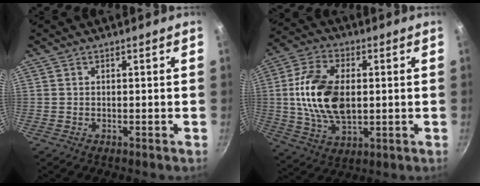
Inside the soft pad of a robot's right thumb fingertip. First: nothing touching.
{"total": 15.8, "force": [1.0, 9.5, 12.6], "torque": [-0.225, 0.004, 0.017]}